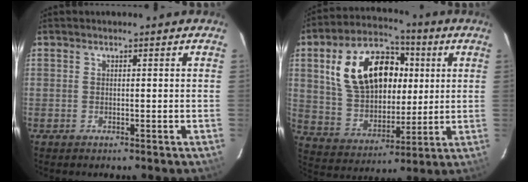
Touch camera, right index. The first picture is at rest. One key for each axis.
{"total": 19.3, "fx": 5.0, "fy": 12.4, "fz": 13.8, "tx": -0.274, "ty": 0.038, "tz": 0.102}